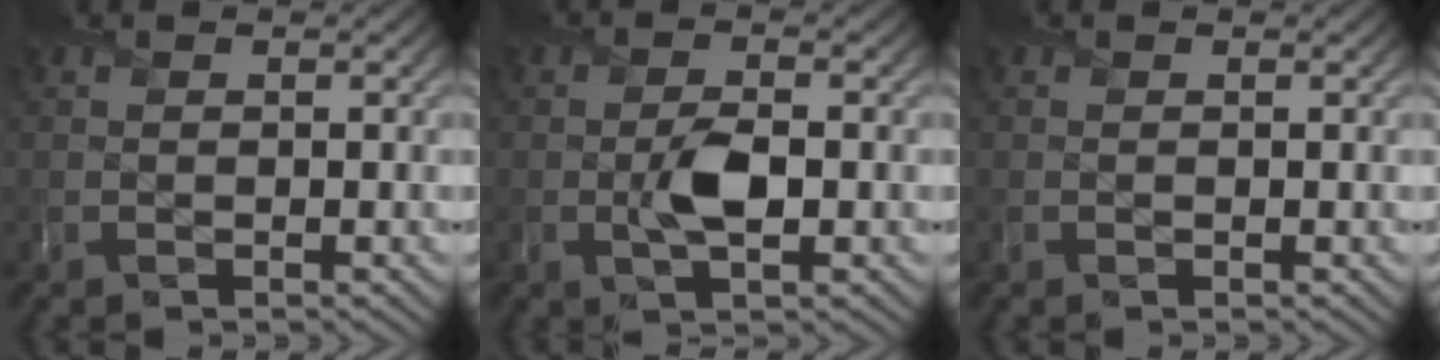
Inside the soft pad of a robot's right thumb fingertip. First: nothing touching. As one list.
[{"total": 4.0, "force": [-0.7, 2.0, 3.4], "torque": [-0.069, -0.003, -0.012]}, {"total": 0.0}]